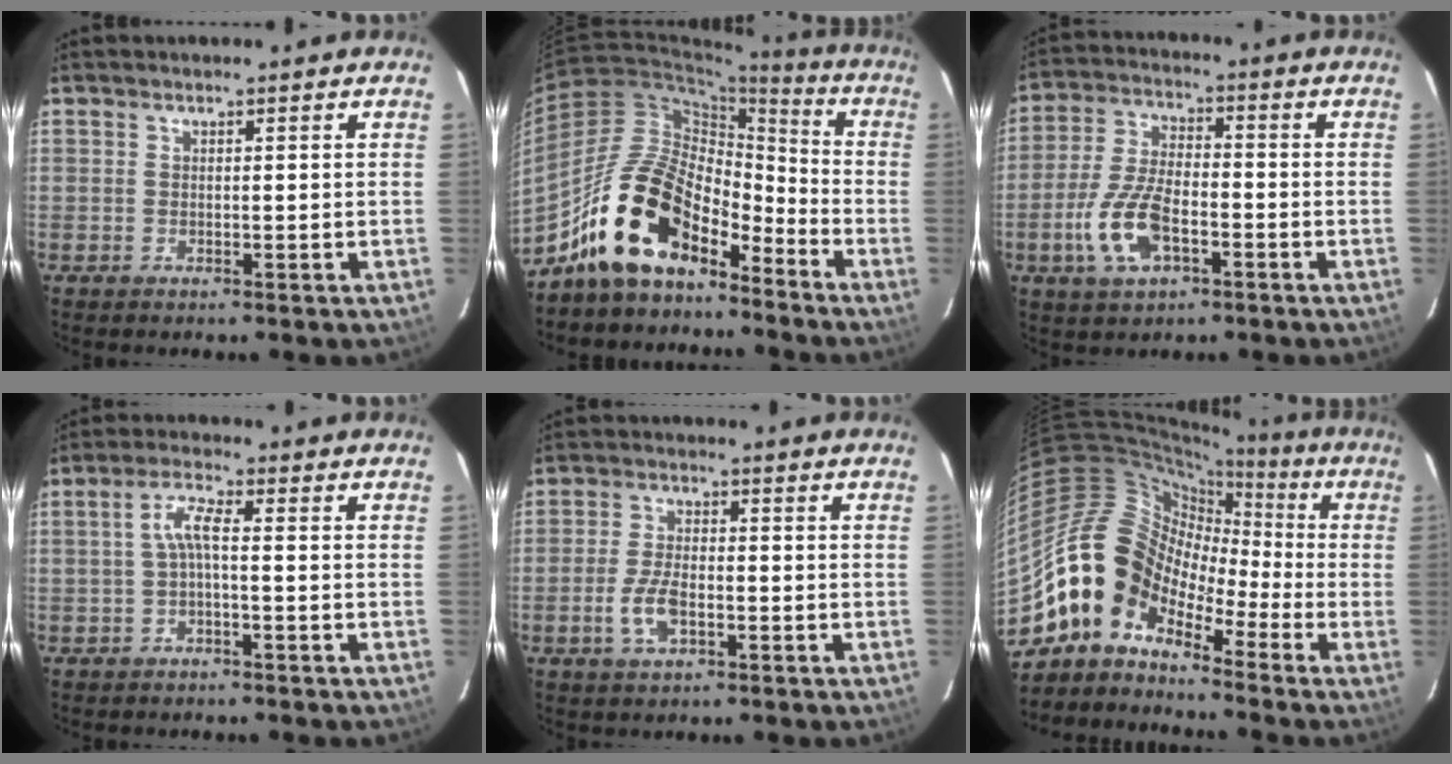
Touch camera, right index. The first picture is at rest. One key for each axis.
{"total": 16.5, "fx": -11.9, "fy": 7.5, "fz": 8.5, "tx": -0.160, "ty": 0.021, "tz": -0.217}
{"total": 11.3, "fx": -4.4, "fy": 5.3, "fz": 8.9, "tx": -0.195, "ty": -0.001, "tz": -0.080}
{"total": 3.4, "fx": -0.9, "fy": 0.4, "fz": 3.3, "tx": -0.071, "ty": 0.008, "tz": -0.018}
{"total": 6.1, "fx": -2.3, "fy": 2.8, "fz": 4.8, "tx": -0.107, "ty": -0.001, "tz": -0.043}
{"total": 11.8, "fx": -7.9, "fy": 7.8, "fz": 4.1, "tx": -0.074, "ty": 0.036, "tz": -0.173}